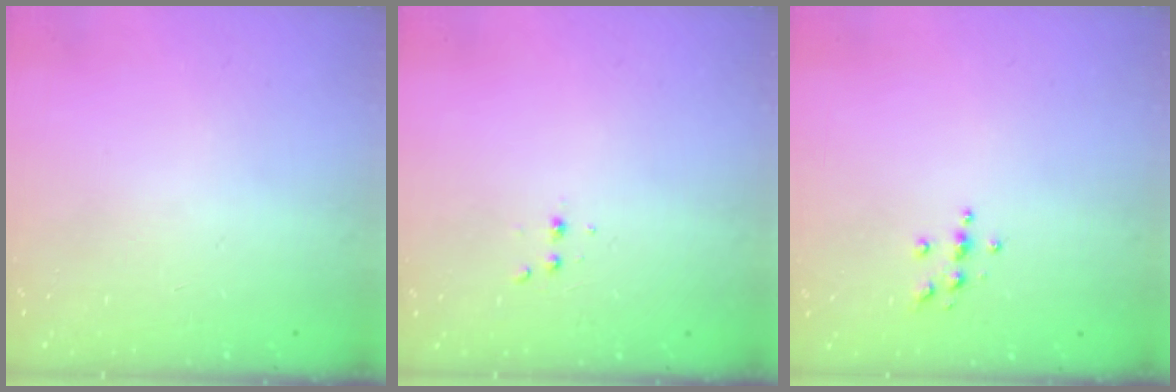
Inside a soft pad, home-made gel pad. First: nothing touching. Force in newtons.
{"total": 2.9, "press": 2.7, "slide": 1.0}
{"total": 3.6, "press": 3.6, "slide": 0.4}